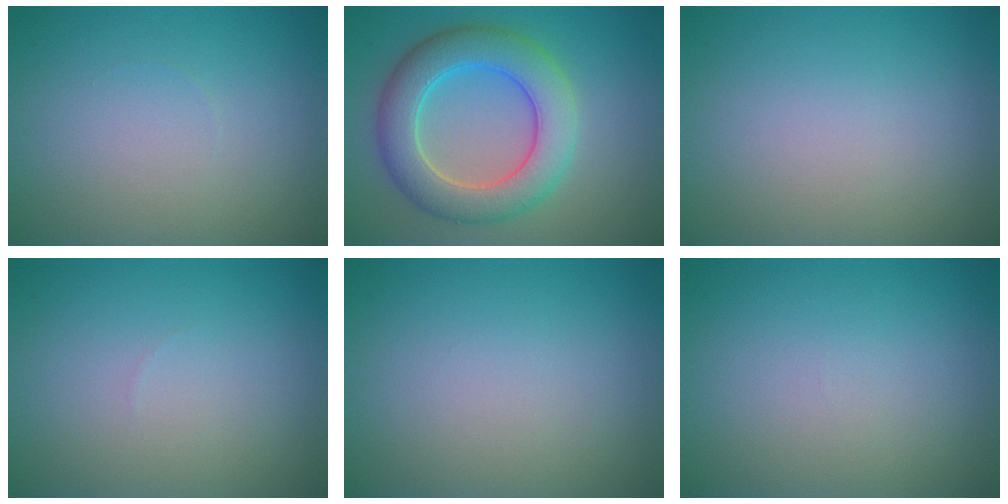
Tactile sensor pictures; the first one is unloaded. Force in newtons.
{"total": 7.1, "press": 7.1, "slide": 0.3}
{"total": 0.0}
{"total": 0.0}
{"total": 0.0}
{"total": 0.0}